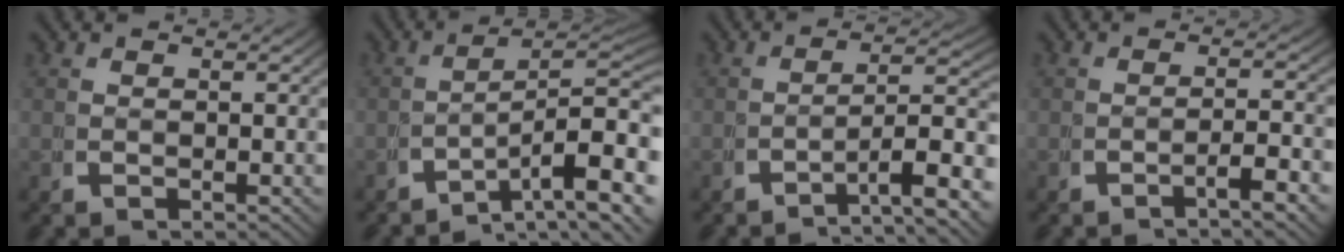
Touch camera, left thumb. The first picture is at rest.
{"total": 9.1, "force": [-3.1, 4.8, 7.1], "torque": [-0.092, -0.034, -0.036]}
{"total": 6.3, "force": [-2.7, 2.3, 5.2], "torque": [-0.081, -0.012, -0.036]}
{"total": 2.3, "force": [-1.1, 0.2, 2.0], "torque": [-0.032, 0.007, -0.024]}